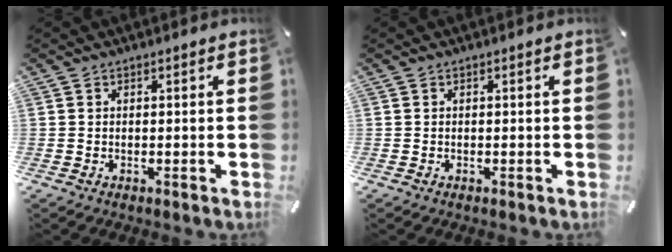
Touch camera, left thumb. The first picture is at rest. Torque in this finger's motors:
{"motor_torque": [0.00, 0.00, -0.05, -0.02, 0.00]}